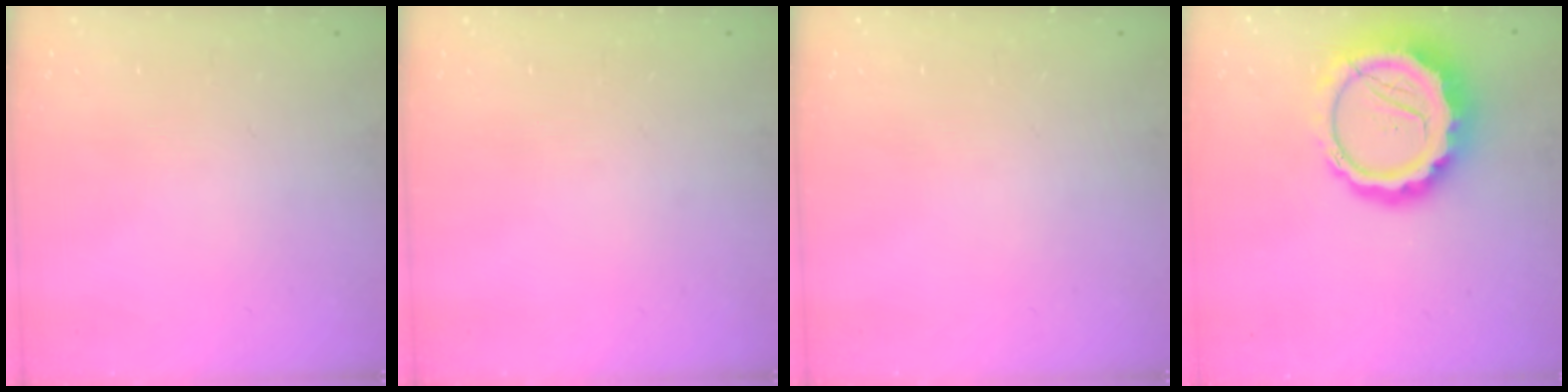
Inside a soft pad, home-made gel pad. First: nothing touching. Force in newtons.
{"total": 0.0}
{"total": 0.0}
{"total": 17.2, "press": 16.8, "slide": 3.8}